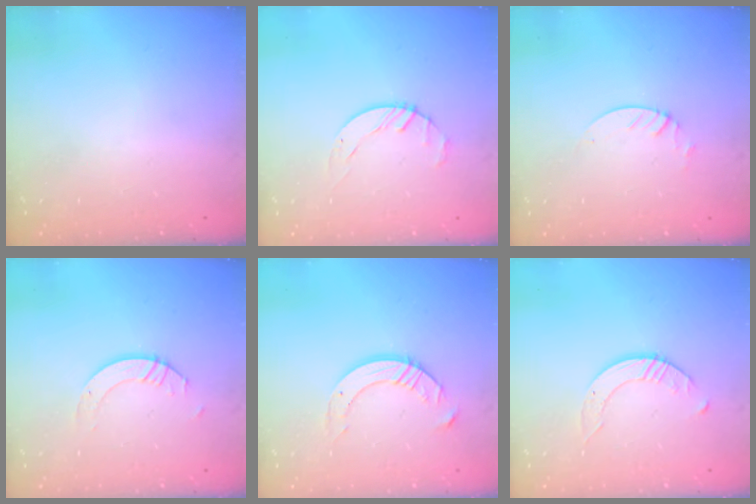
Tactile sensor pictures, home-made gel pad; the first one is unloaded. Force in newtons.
{"total": 1.7, "press": 1.7, "slide": 0.3}
{"total": 2.1, "press": 2.1, "slide": 0.2}
{"total": 4.0, "press": 4.0, "slide": 0.3}
{"total": 9.2, "press": 9.1, "slide": 0.8}
{"total": 3.2, "press": 3.1, "slide": 0.4}